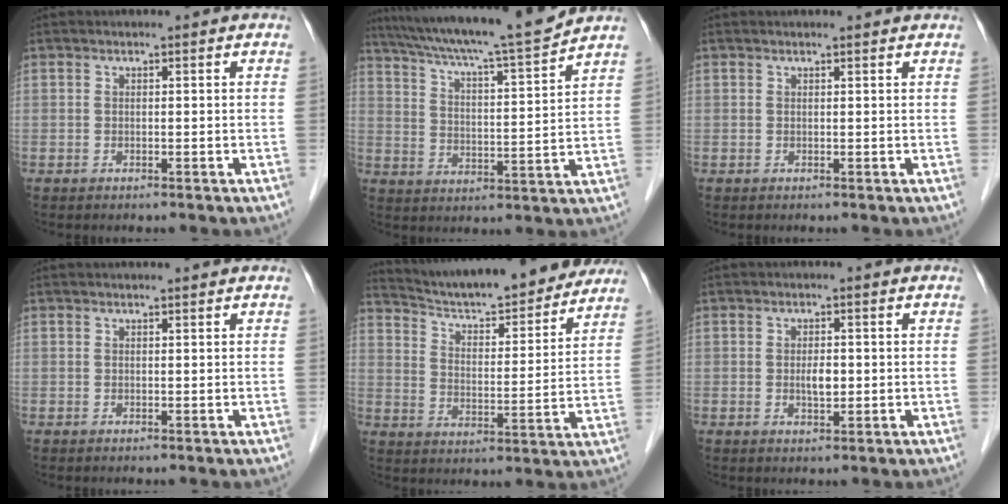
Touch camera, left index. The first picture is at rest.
{"total": 16.6, "force": [15.0, -0.9, 7.2], "torque": [-0.126, -0.012, 0.230]}
{"total": 1.7, "force": [1.7, 0.1, 0.3], "torque": [-0.011, 0.008, 0.019]}
{"total": 1.1, "force": [1.1, -0.1, 0.3], "torque": [-0.007, 0.005, 0.018]}
{"total": 21.1, "force": [19.4, 3.1, 7.6], "torque": [-0.119, -0.004, 0.274]}
{"total": 2.3, "force": [0.0, 0.9, 2.1], "torque": [-0.041, -0.001, 0.001]}